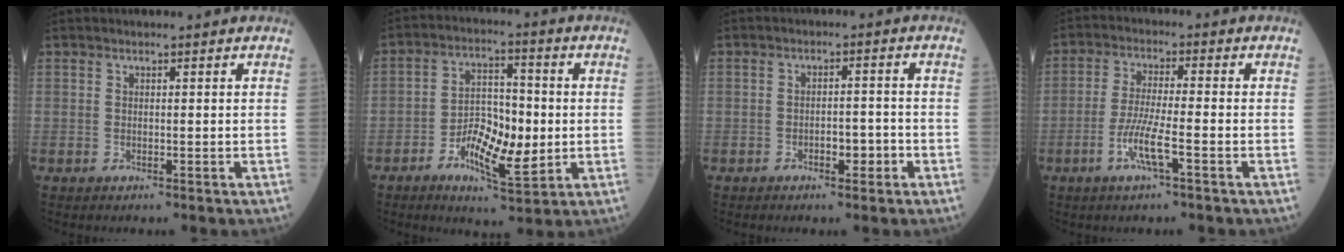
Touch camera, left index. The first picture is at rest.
{"total": 9.8, "force": [-2.4, 4.0, 8.6], "torque": [-0.157, 0.002, -0.040]}
{"total": 3.1, "force": [-1.7, 1.2, 2.4], "torque": [-0.034, 0.006, -0.026]}
{"total": 6.1, "force": [-2.7, 0.2, 5.4], "torque": [-0.113, -0.009, -0.056]}